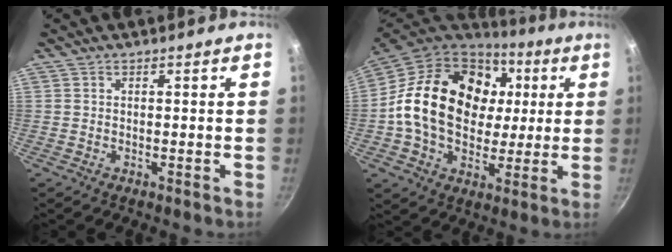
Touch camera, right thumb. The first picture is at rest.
{"total": 24.1, "force": [3.3, 17.7, 16.0], "torque": [-0.257, 0.018, 0.056]}